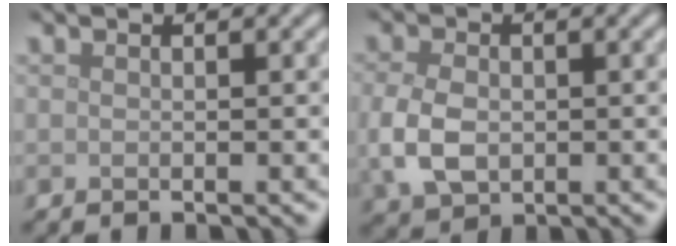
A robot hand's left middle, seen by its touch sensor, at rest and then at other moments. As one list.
[{"total": 4.7, "force": [-0.6, 3.3, 3.2], "torque": [-0.081, -0.007, -0.012]}]